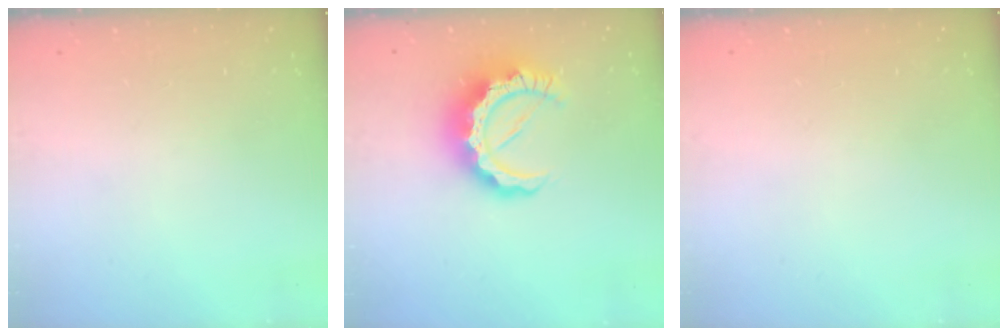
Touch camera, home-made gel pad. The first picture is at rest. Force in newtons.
{"total": 13.4, "press": 13.3, "slide": 1.5}
{"total": 1.6, "press": 1.6, "slide": 0.1}